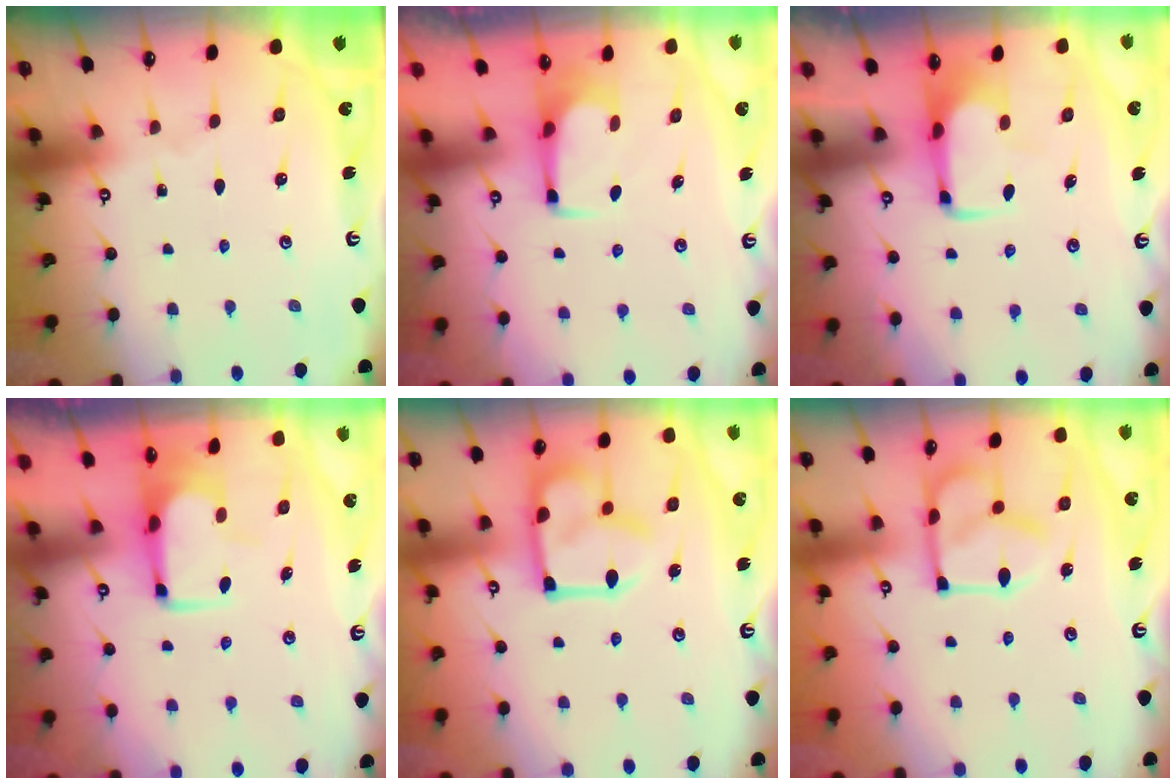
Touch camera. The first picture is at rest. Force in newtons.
{"total": 2.6, "press": 2.6, "slide": 0.4}
{"total": 2.1, "press": 2.1, "slide": 0.4}
{"total": 3.8, "press": 3.8, "slide": 0.4}
{"total": 16.5, "press": 16.4, "slide": 1.0}
{"total": 10.2, "press": 10.2, "slide": 0.4}